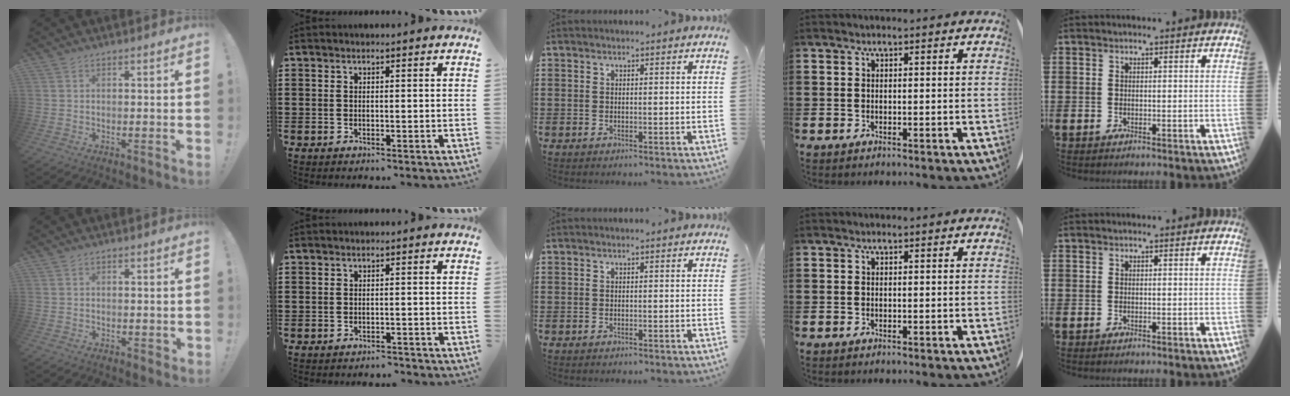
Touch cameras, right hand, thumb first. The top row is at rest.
{"thumb": {"total": 1.3, "force": [0.4, 1.0, 0.7], "torque": [-0.007, 0.000, 0.006]}, "index": {"total": 1.1, "force": [-1.0, 0.3, -0.1], "torque": [-0.002, 0.004, -0.024]}}